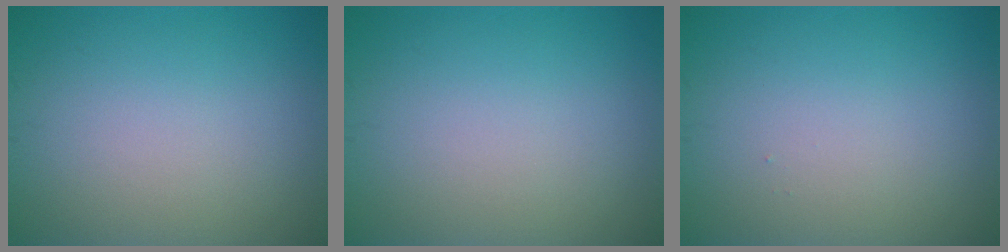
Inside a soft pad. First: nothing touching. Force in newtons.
{"total": 0.0}
{"total": 0.0}